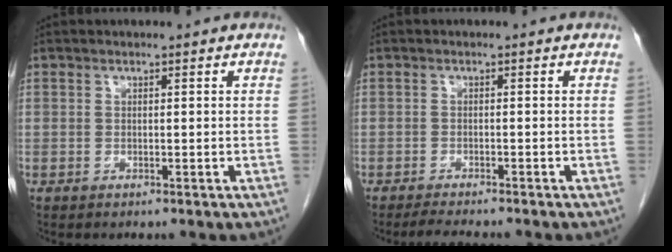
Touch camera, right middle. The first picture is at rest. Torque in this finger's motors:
{"motor_torque": [0.03, -0.03, 0.00, 0.00]}